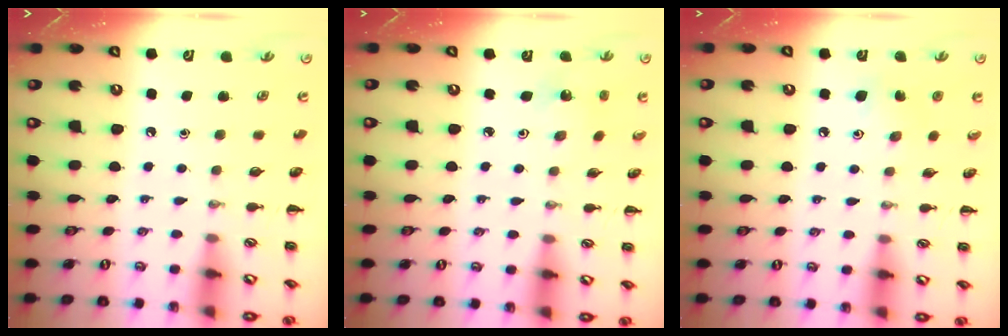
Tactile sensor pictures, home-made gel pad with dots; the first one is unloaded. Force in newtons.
{"total": 2.0, "press": 1.9, "slide": 0.7}
{"total": 3.8, "press": 3.6, "slide": 1.2}